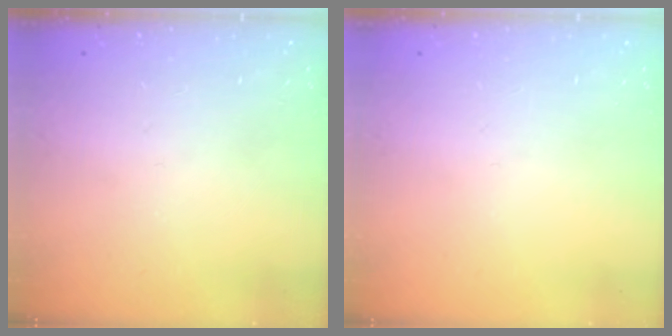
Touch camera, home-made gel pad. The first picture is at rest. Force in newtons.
{"total": 0.0}